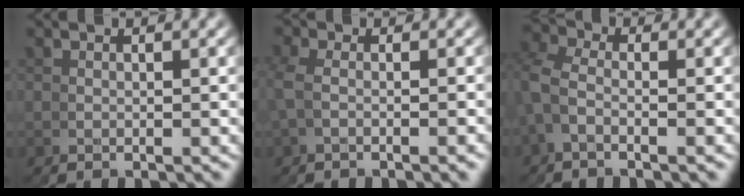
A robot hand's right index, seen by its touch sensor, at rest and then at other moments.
{"total": 1.2, "force": [0.1, -1.1, -0.5], "torque": [-0.003, 0.015, -0.006]}
{"total": 3.3, "force": [0.2, 3.3, 0.5], "torque": [-0.023, 0.021, -0.017]}